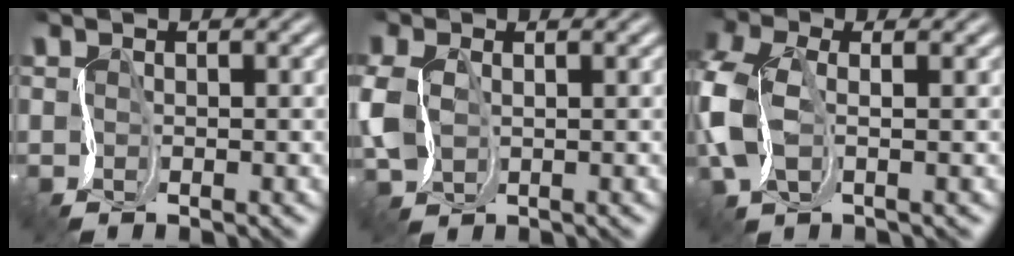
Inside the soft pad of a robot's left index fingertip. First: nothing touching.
{"total": 3.6, "force": [0.6, 2.7, 2.2], "torque": [-0.066, 0.004, 0.019]}
{"total": 5.4, "force": [0.8, 2.9, 4.5], "torque": [-0.131, 0.006, 0.002]}